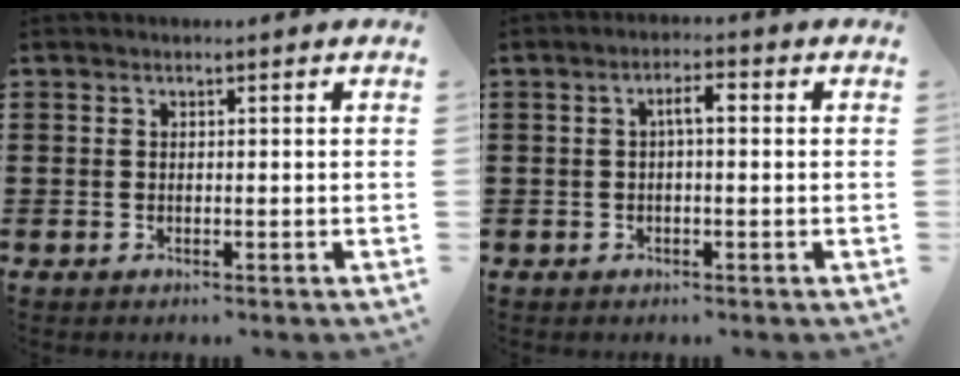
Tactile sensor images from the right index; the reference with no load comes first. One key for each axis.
{"total": 2.7, "fx": 0.0, "fy": 0.7, "fz": 2.6, "tx": -0.050, "ty": 0.008, "tz": -0.003}